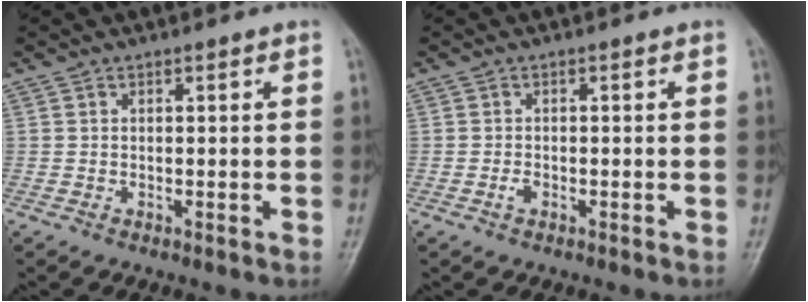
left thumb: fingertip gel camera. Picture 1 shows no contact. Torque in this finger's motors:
{"motor_torque": [-0.15, 0.26, 0.22, 0.13, 0.00]}